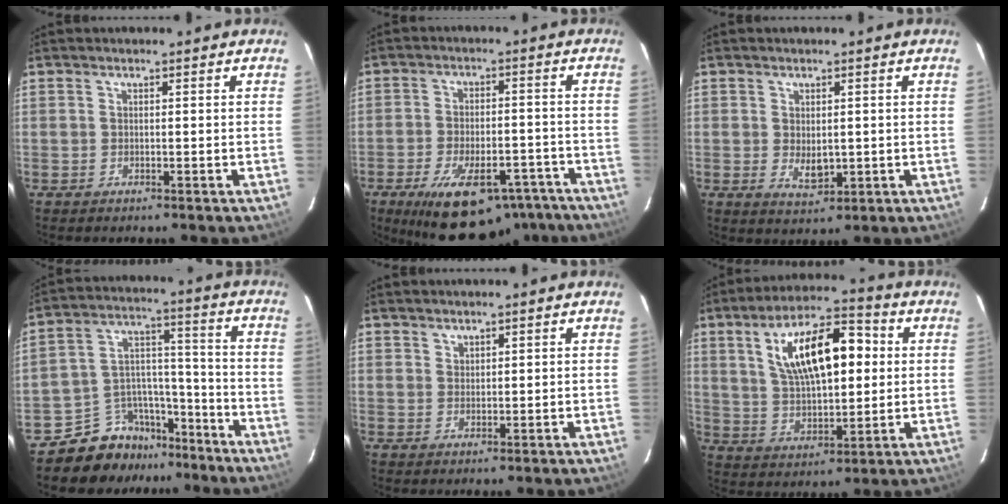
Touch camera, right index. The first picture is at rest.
{"total": 20.9, "force": [-14.9, 8.8, 11.7], "torque": [-0.210, -0.010, -0.202]}
{"total": 4.0, "force": [-0.1, 2.6, 3.1], "torque": [-0.050, -0.008, 0.004]}
{"total": 11.8, "force": [-9.6, 6.8, 1.2], "torque": [-0.029, 0.071, -0.152]}
{"total": 1.3, "force": [1.1, 0.7, 0.1], "torque": [0.004, 0.004, 0.021]}
{"total": 16.8, "force": [4.2, 7.2, 14.6], "torque": [-0.249, 0.027, 0.080]}